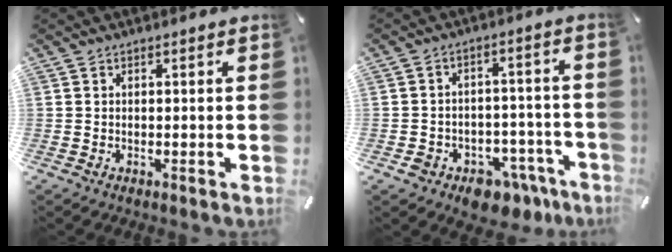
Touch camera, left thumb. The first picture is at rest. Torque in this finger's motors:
{"motor_torque": [0.12, 1.68, 0.09, 0.08, 0.05]}